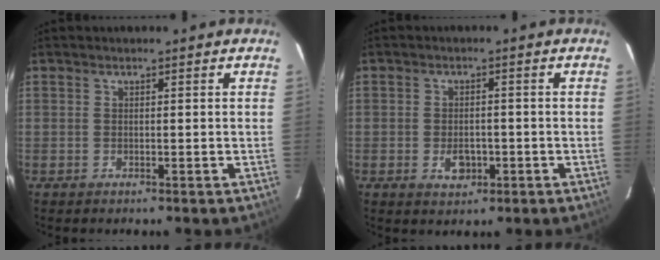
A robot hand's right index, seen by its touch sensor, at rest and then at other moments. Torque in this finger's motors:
{"motor_torque": [0.21, 0.11, 0.05, 0.01]}